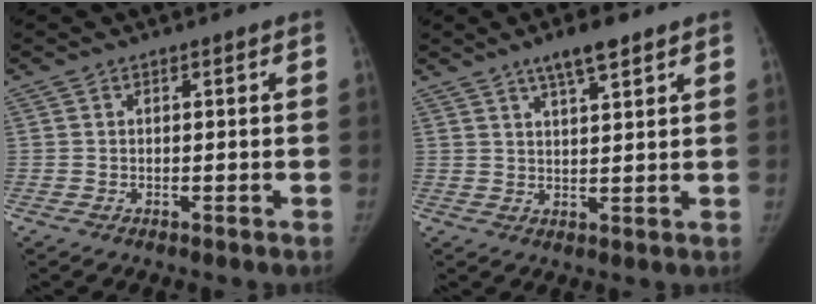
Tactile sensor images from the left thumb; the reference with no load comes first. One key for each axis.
{"total": 6.2, "fx": 4.2, "fy": 1.5, "fz": 4.4, "tx": -0.068, "ty": -0.017, "tz": 0.070}